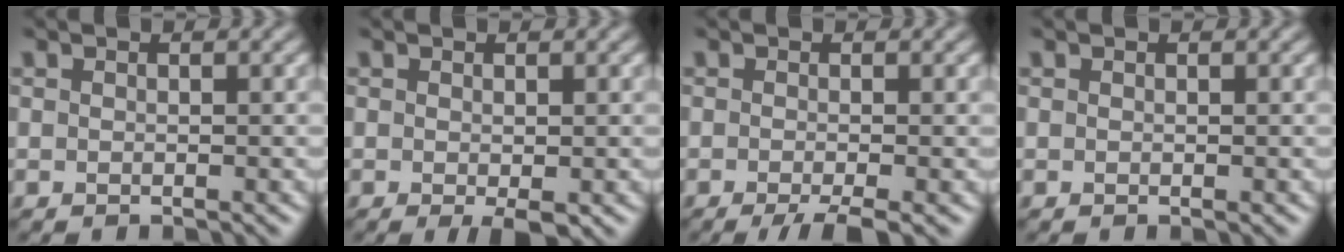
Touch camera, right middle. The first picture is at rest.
{"total": 1.6, "force": [-0.5, 0.4, 1.4], "torque": [-0.023, -0.006, -0.007]}
{"total": 2.9, "force": [-1.7, 0.4, 2.3], "torque": [-0.037, -0.004, -0.034]}
{"total": 0.0}